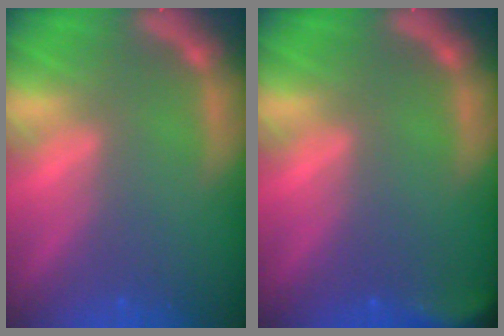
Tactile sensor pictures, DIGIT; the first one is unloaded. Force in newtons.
{"total": 4.0}